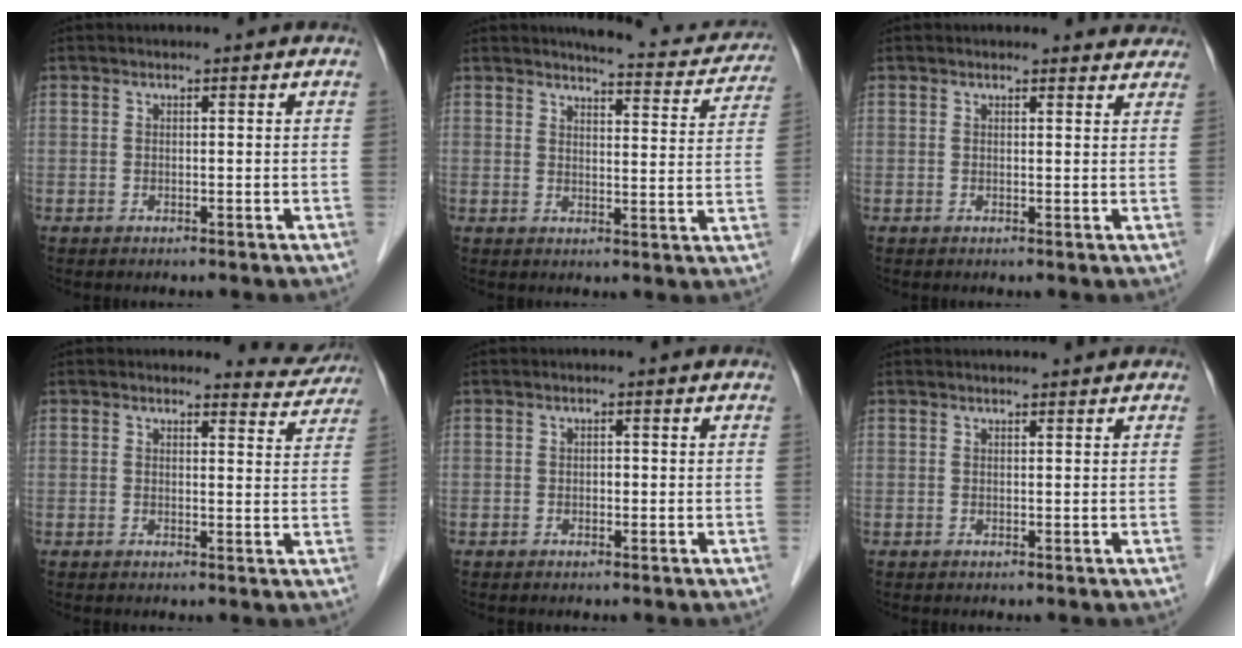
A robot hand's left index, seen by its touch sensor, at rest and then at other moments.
{"total": 11.4, "force": [10.8, 2.2, 2.7], "torque": [-0.016, -0.023, 0.111]}
{"total": 3.1, "force": [2.9, 0.9, 0.0], "torque": [0.004, -0.010, 0.016]}
{"total": 3.9, "force": [3.7, 0.7, -0.8], "torque": [0.013, -0.027, 0.027]}
{"total": 0.5, "force": [-0.3, 0.3, 0.3], "torque": [-0.004, 0.000, -0.005]}
{"total": 2.3, "force": [2.2, -0.1, 0.6], "torque": [-0.006, 0.012, 0.030]}